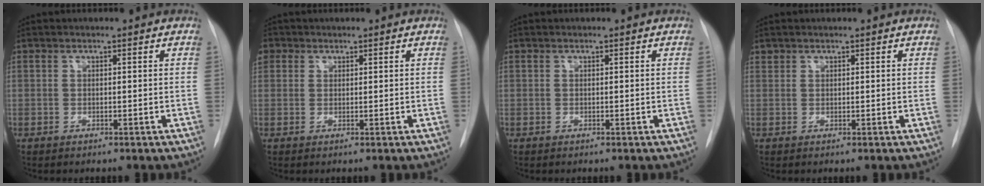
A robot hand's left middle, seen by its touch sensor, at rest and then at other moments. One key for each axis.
{"total": 3.1, "fx": 1.3, "fy": 2.7, "fz": 0.7, "tx": -0.016, "ty": 0.013, "tz": 0.026}
{"total": 0.0}
{"total": 0.6, "fx": 0.5, "fy": 0.3, "fz": -0.1, "tx": 0.001, "ty": 0.004, "tz": 0.007}